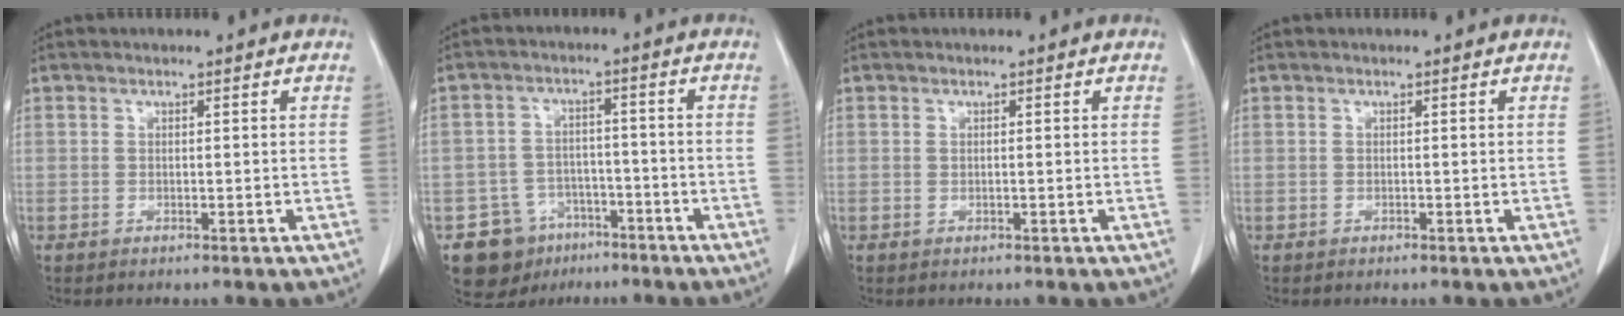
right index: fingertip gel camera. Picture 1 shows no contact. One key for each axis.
{"total": 8.3, "fx": -4.9, "fy": 6.6, "fz": 1.2, "tx": -0.021, "ty": 0.018, "tz": -0.068}
{"total": 0.0}
{"total": 0.0}